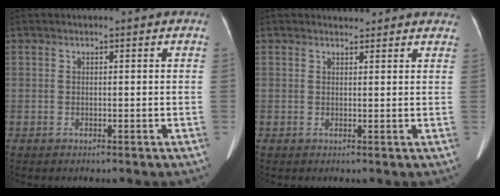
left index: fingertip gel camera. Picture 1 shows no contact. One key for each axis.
{"total": 4.4, "fx": 4.1, "fy": 1.4, "fz": 0.4, "tx": 0.003, "ty": 0.010, "tz": 0.038}